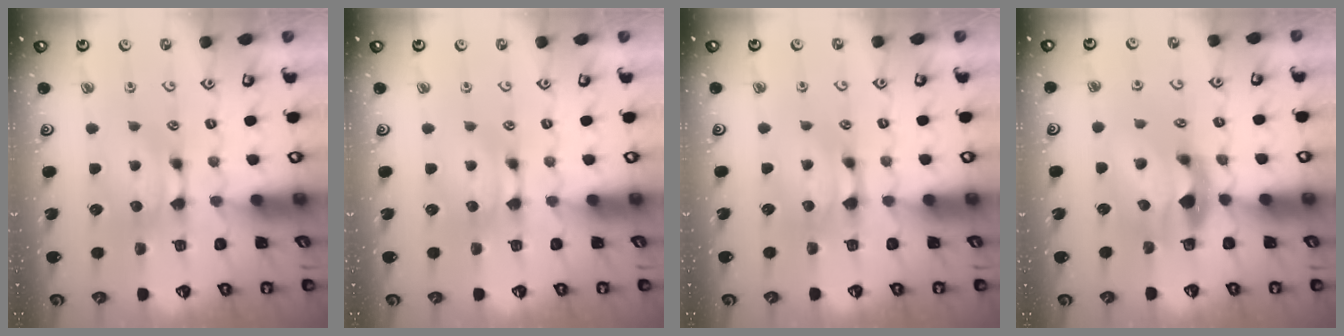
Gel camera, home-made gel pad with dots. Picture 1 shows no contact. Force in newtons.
{"total": 0.0}
{"total": 0.8, "press": 0.2, "slide": 0.7}
{"total": 5.5, "press": 5.1, "slide": 2.1}